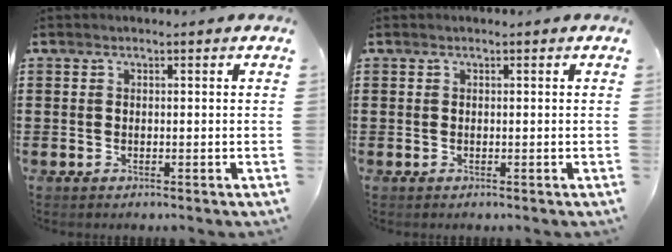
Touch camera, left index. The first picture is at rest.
{"total": 0.0}